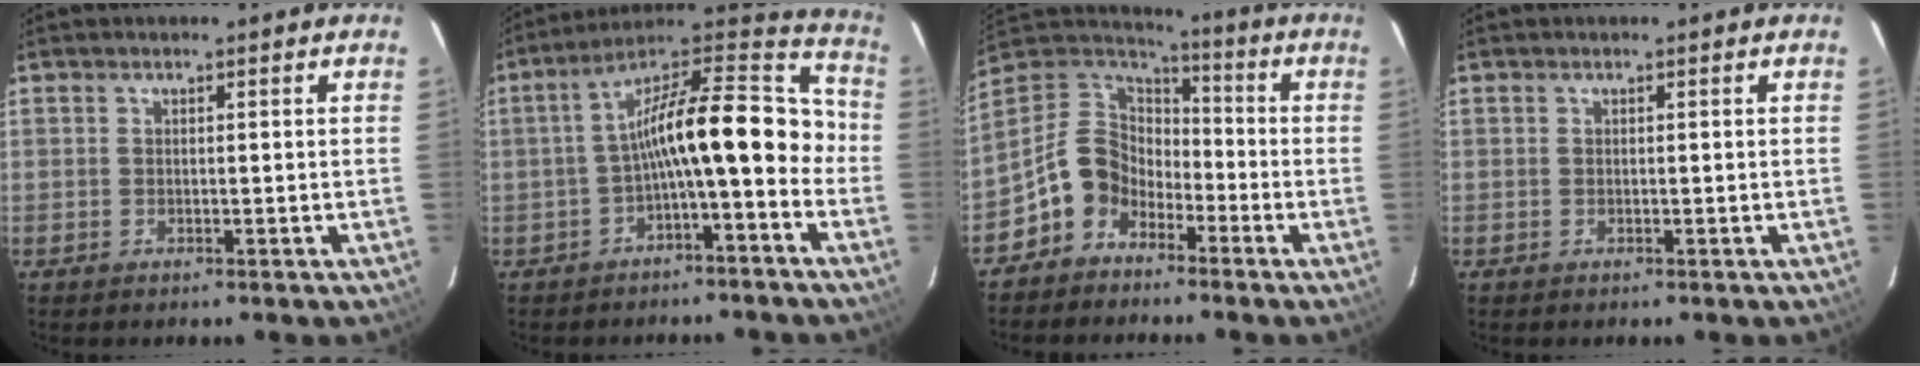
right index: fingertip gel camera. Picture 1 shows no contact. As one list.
[{"total": 15.1, "force": [-4.7, 4.5, 13.6], "torque": [-0.215, 0.039, -0.082]}, {"total": 11.4, "force": [-6.6, 8.2, 4.3], "torque": [-0.100, 0.037, -0.137]}, {"total": 0.0}]